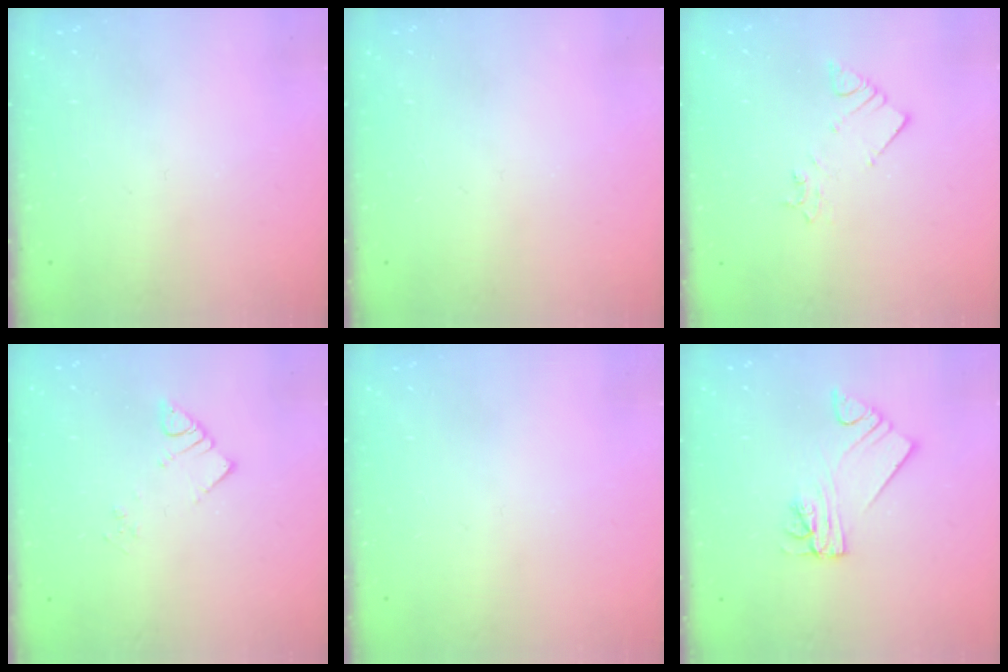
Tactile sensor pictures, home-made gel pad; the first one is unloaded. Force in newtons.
{"total": 0.0}
{"total": 2.8, "press": 2.7, "slide": 0.5}
{"total": 3.3, "press": 3.3, "slide": 0.1}
{"total": 0.0}
{"total": 4.5, "press": 4.5, "slide": 0.3}